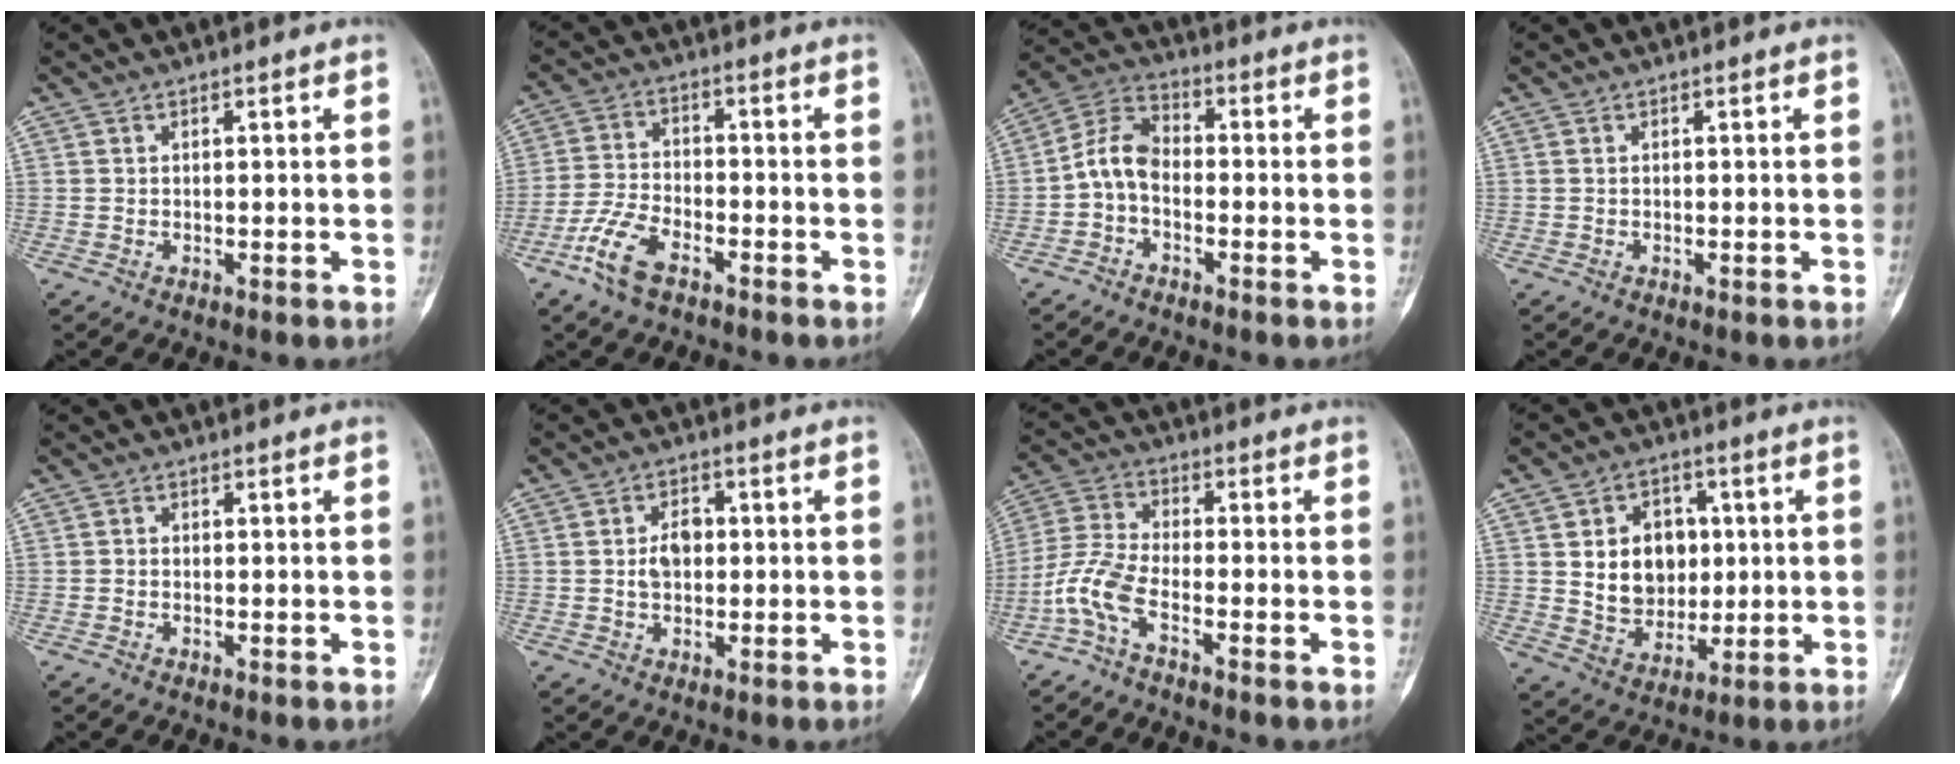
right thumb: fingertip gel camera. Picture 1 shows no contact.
{"total": 8.0, "force": [-4.9, 3.5, 5.2], "torque": [-0.119, 0.019, -0.100]}
{"total": 7.1, "force": [-1.6, 4.7, 5.2], "torque": [-0.093, 0.031, -0.047]}
{"total": 0.0}
{"total": 0.5, "force": [-0.2, 0.4, 0.2], "torque": [-0.003, 0.001, -0.010]}
{"total": 4.2, "force": [0.1, 3.1, 2.9], "torque": [-0.036, 0.009, -0.001]}
{"total": 7.0, "force": [-3.8, 2.1, 5.5], "torque": [-0.138, 0.023, -0.089]}
{"total": 11.8, "force": [1.8, 9.3, 7.0], "torque": [-0.064, -0.007, 0.041]}